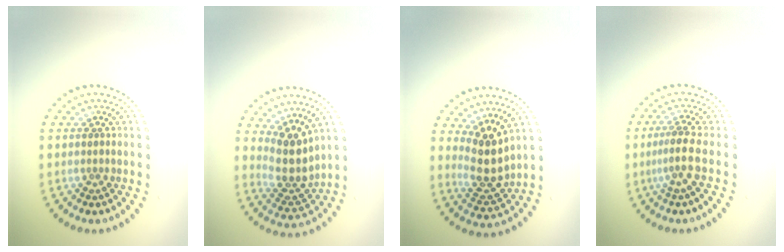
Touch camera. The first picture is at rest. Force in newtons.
{"total": 4.0, "press": 3.1, "slide": 2.5}
{"total": 3.8, "press": 3.4, "slide": 1.7}
{"total": 2.6, "press": 1.9, "slide": 1.8}